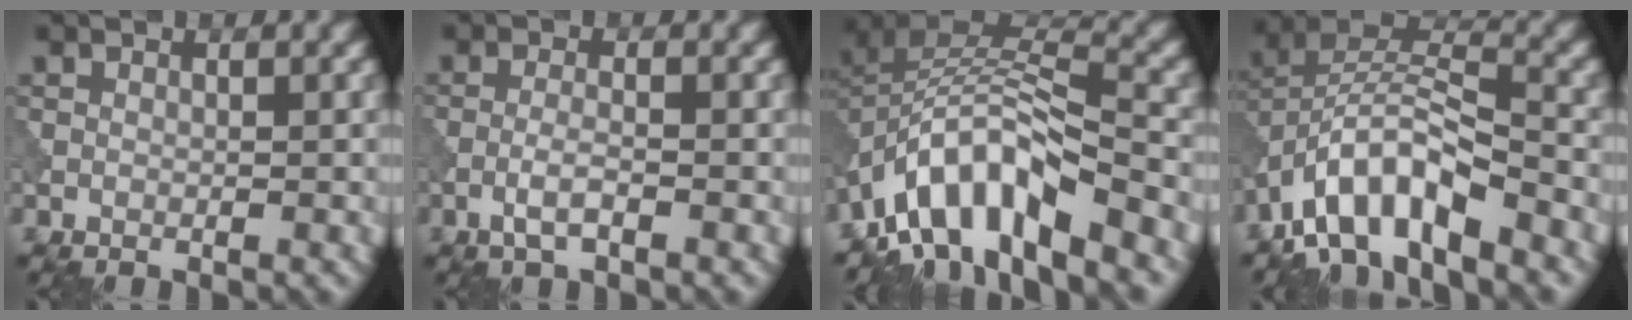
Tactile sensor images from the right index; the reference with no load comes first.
{"total": 1.9, "force": [-1.0, 0.4, 1.6], "torque": [-0.033, 0.004, -0.024]}
{"total": 10.5, "force": [-6.3, 4.1, 7.4], "torque": [-0.118, 0.006, -0.129]}
{"total": 8.2, "force": [-5.3, 2.8, 5.6], "torque": [-0.094, 0.012, -0.108]}